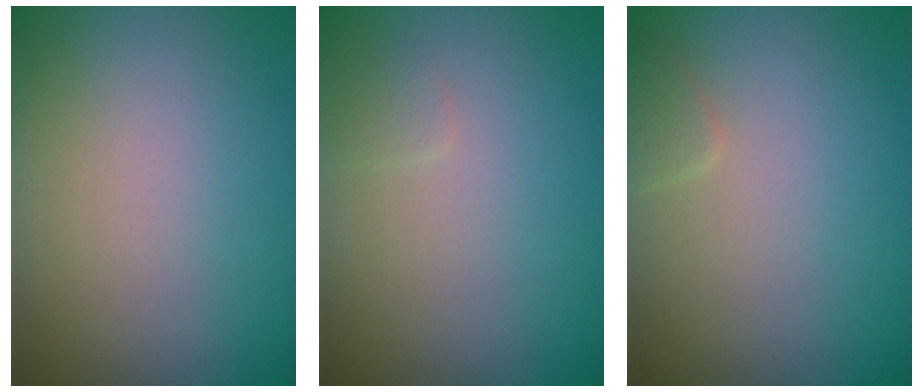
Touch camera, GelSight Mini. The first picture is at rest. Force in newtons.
{"total": 0.6, "press": 0.6, "slide": 0.0}
{"total": 0.9, "press": 0.9, "slide": 0.1}